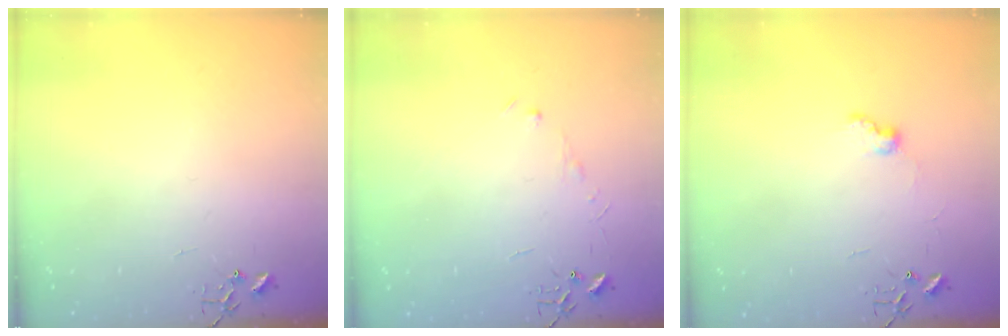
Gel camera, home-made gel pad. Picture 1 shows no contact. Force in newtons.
{"total": 3.5, "press": 3.5, "slide": 0.5}
{"total": 6.3, "press": 6.2, "slide": 0.9}